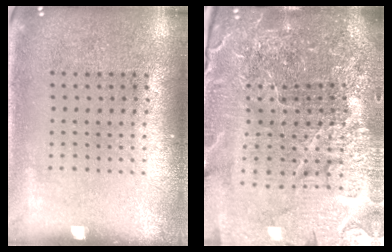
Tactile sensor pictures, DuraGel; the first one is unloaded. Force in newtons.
{"total": 6.6, "press": 5.8, "slide": 3.3}